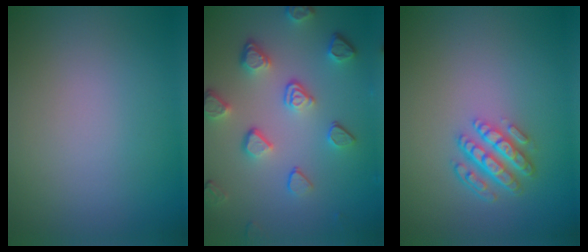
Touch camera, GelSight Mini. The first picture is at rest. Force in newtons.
{"total": 4.9, "press": 3.7, "slide": 3.3}
{"total": 4.4, "press": 3.2, "slide": 3.0}